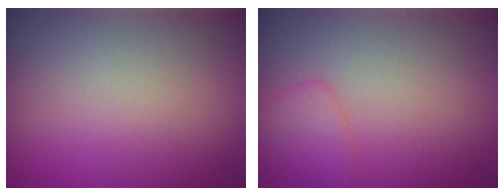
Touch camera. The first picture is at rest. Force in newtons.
{"total": 2.4, "press": 2.4, "slide": 0.1}